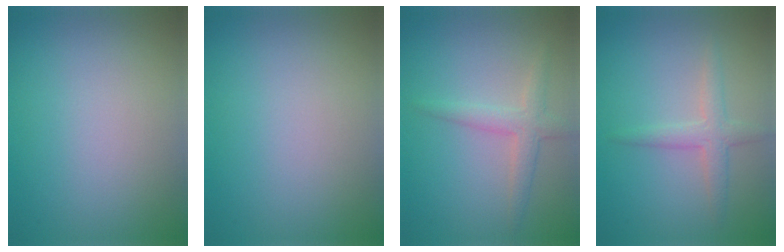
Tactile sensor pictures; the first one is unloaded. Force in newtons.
{"total": 0.0}
{"total": 2.4, "press": 2.4, "slide": 0.1}
{"total": 2.3, "press": 2.3, "slide": 0.1}